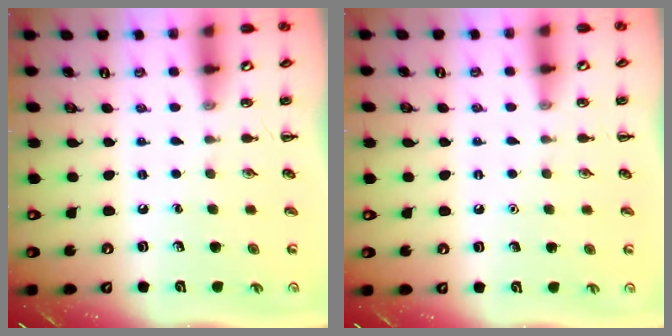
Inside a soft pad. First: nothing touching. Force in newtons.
{"total": 1.6, "press": 1.6, "slide": 0.1}